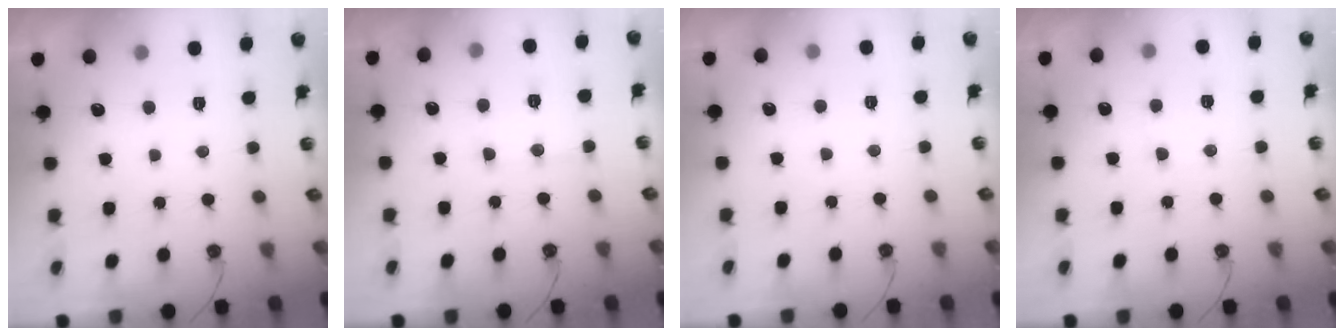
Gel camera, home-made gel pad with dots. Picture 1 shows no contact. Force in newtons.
{"total": 7.5, "press": 7.5, "slide": 0.6}
{"total": 2.0, "press": 2.0, "slide": 0.4}
{"total": 6.3, "press": 6.3, "slide": 0.6}